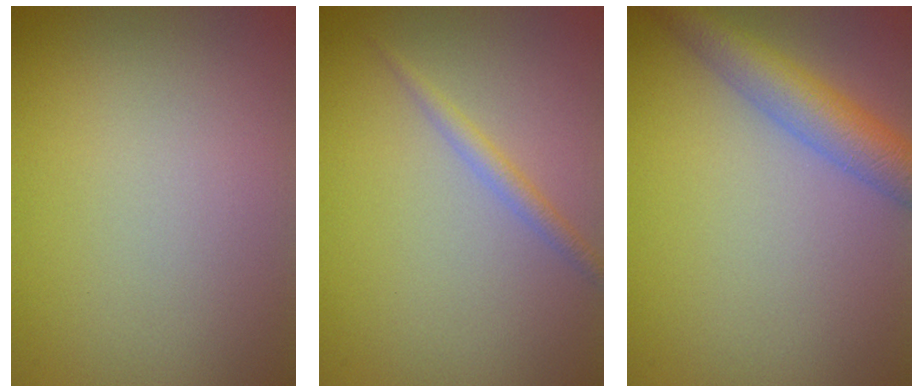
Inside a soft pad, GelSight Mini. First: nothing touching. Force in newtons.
{"total": 1.4, "press": 1.4, "slide": 0.1}
{"total": 4.8, "press": 4.8, "slide": 0.2}